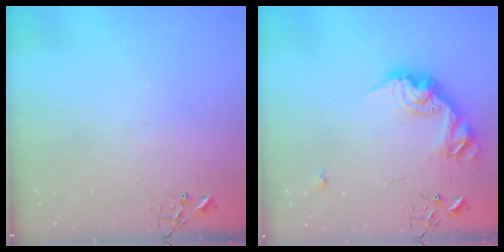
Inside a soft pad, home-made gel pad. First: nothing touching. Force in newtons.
{"total": 16.0, "press": 16.0, "slide": 0.3}